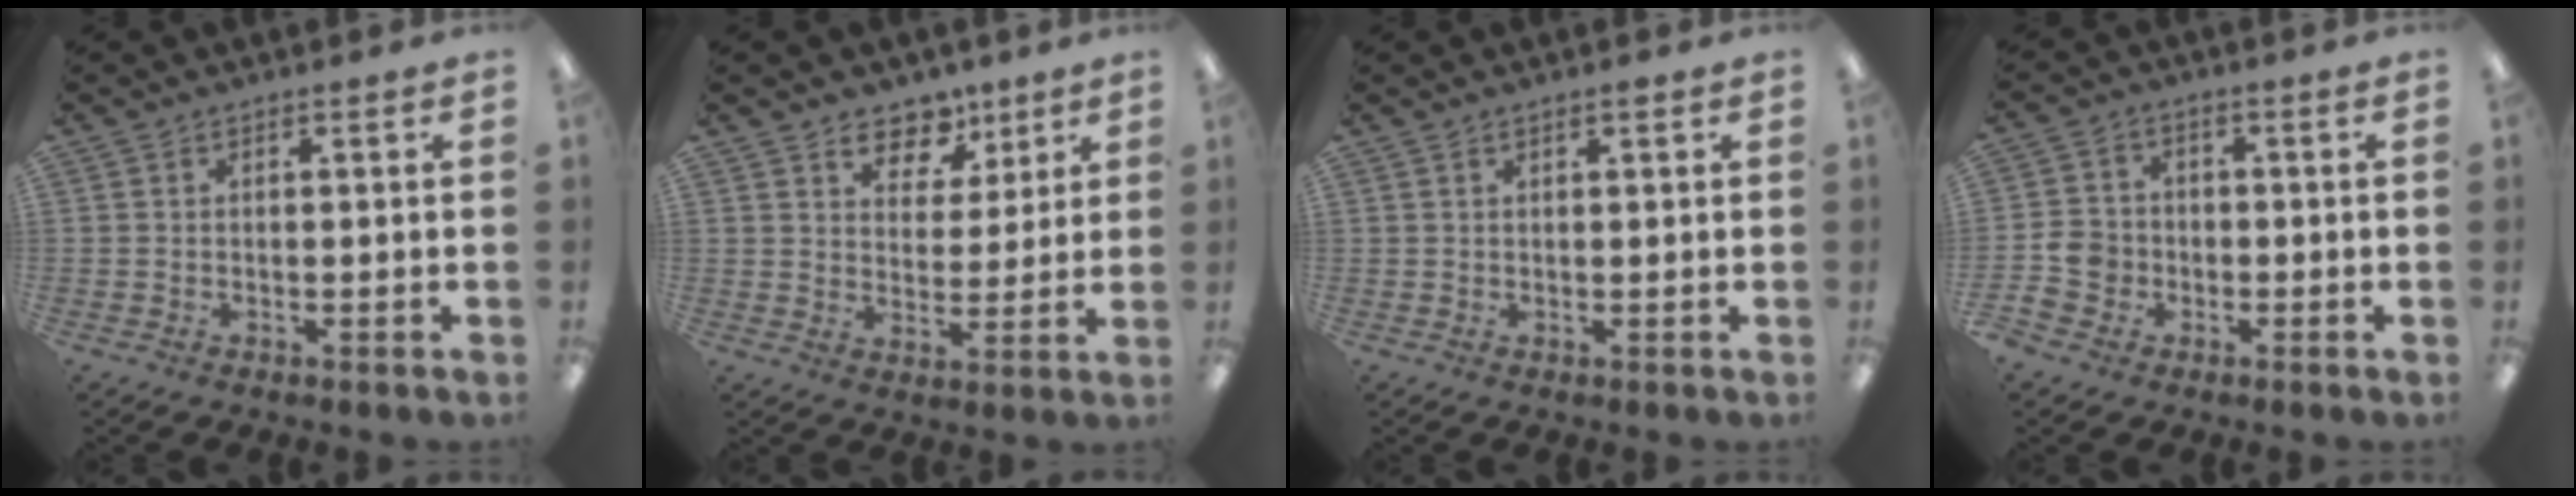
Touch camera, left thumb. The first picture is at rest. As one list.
[{"total": 8.3, "force": [5.8, 5.5, 2.2], "torque": [-0.033, -0.037, 0.105]}, {"total": 1.0, "force": [0.7, 0.3, 0.6], "torque": [-0.005, -0.001, 0.010]}, {"total": 5.9, "force": [-2.2, 5.1, 2.0], "torque": [-0.047, 0.015, -0.040]}]